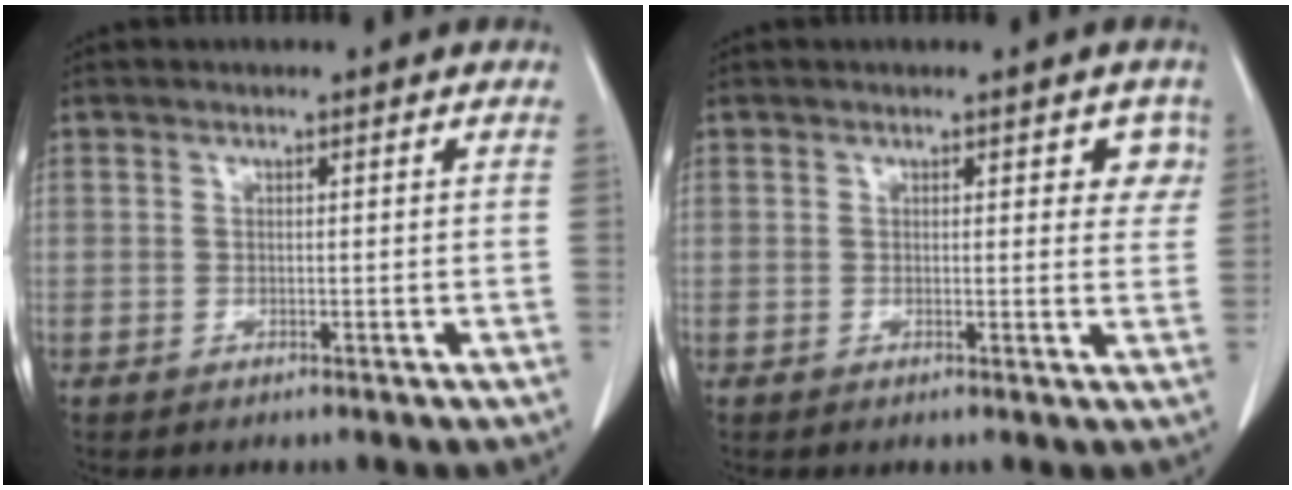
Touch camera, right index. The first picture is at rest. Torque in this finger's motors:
{"motor_torque": [0.03, -0.04, 0.07, 0.00]}